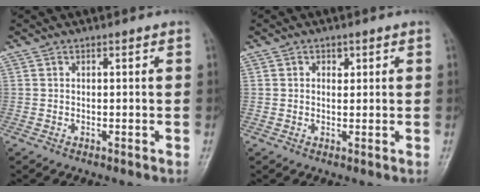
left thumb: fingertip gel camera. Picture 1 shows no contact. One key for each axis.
{"total": 1.6, "fx": 0.6, "fy": 1.2, "fz": 0.8, "tx": -0.002, "ty": -0.001, "tz": 0.007}